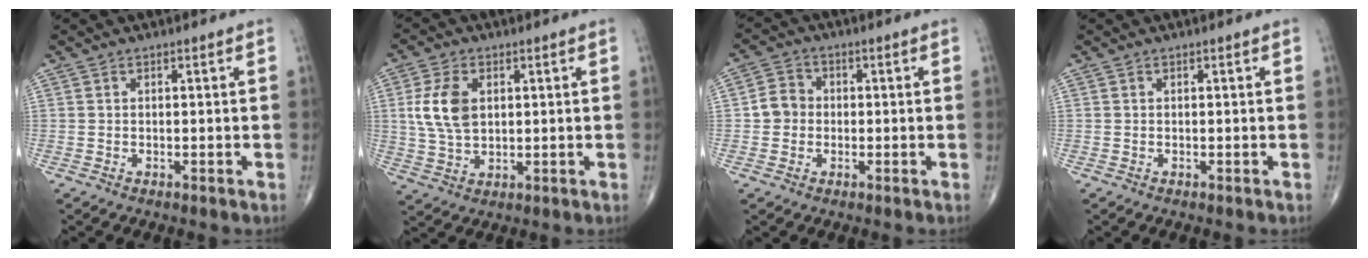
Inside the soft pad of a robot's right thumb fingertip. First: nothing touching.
{"total": 8.6, "force": [1.8, 5.4, 6.5], "torque": [-0.127, -0.004, 0.039]}
{"total": 4.5, "force": [-0.4, 4.1, 1.8], "torque": [-0.016, 0.012, -0.015]}
{"total": 0.0}